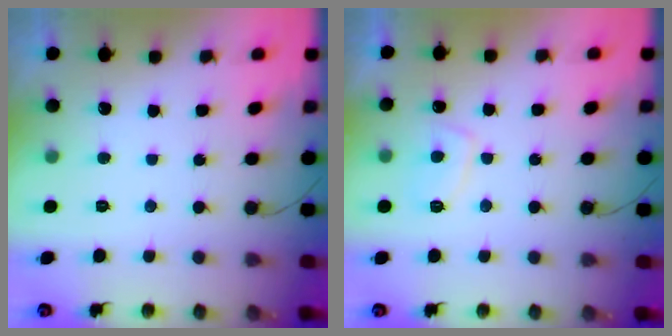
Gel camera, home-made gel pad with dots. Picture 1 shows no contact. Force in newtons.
{"total": 4.6, "press": 4.5, "slide": 1.0}